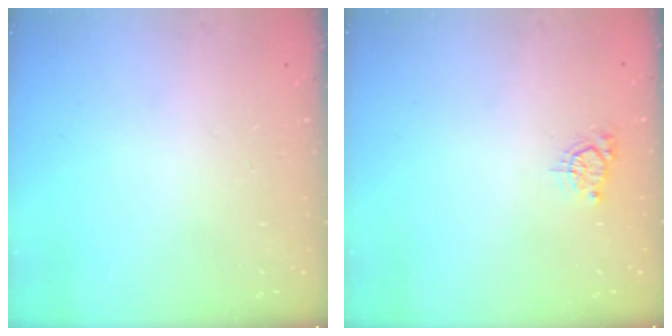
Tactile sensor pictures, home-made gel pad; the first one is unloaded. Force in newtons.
{"total": 5.7, "press": 5.6, "slide": 0.6}